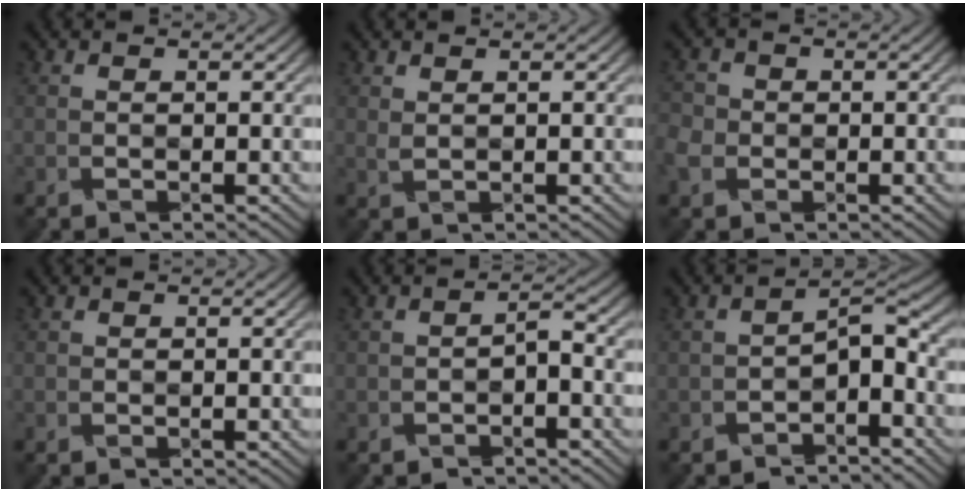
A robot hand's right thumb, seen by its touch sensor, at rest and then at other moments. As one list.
[{"total": 1.0, "force": [0.9, 0.2, 0.4], "torque": [-0.012, -0.001, 0.020]}, {"total": 3.7, "force": [-1.3, 3.2, 1.5], "torque": [-0.038, 0.001, -0.034]}, {"total": 0.0}, {"total": 1.5, "force": [-1.1, 0.2, 0.9], "torque": [-0.014, 0.009, -0.021]}, {"total": 3.4, "force": [-2.3, 1.2, 2.3], "torque": [-0.034, 0.012, -0.042]}]